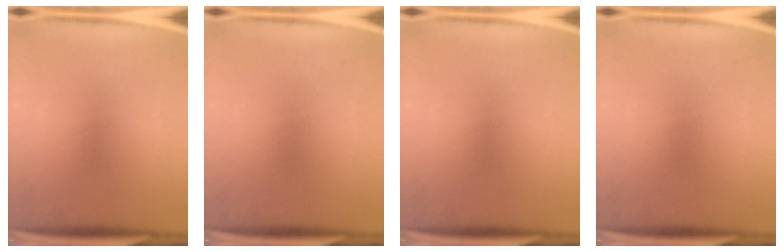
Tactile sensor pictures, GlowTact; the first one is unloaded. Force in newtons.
{"total": 0.0}
{"total": 0.0}
{"total": 0.0}